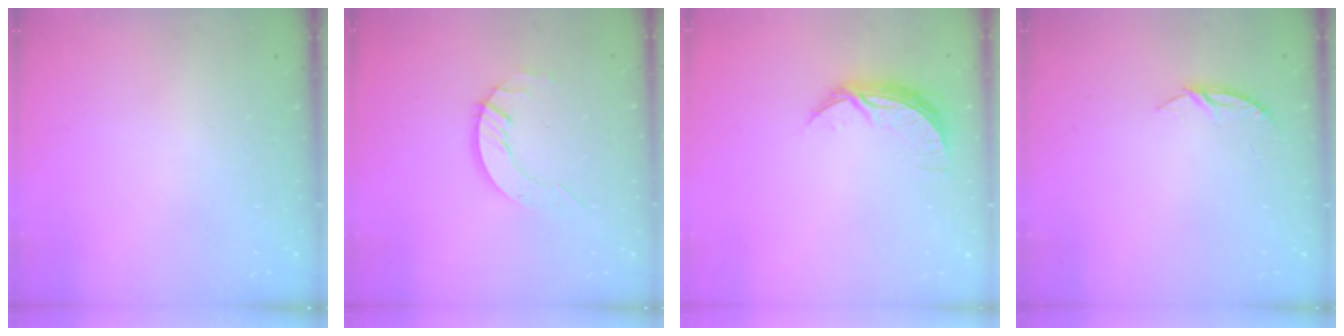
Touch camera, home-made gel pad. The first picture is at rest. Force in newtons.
{"total": 6.1, "press": 6.1, "slide": 0.5}
{"total": 7.6, "press": 7.6, "slide": 0.1}
{"total": 3.7, "press": 3.6, "slide": 0.4}